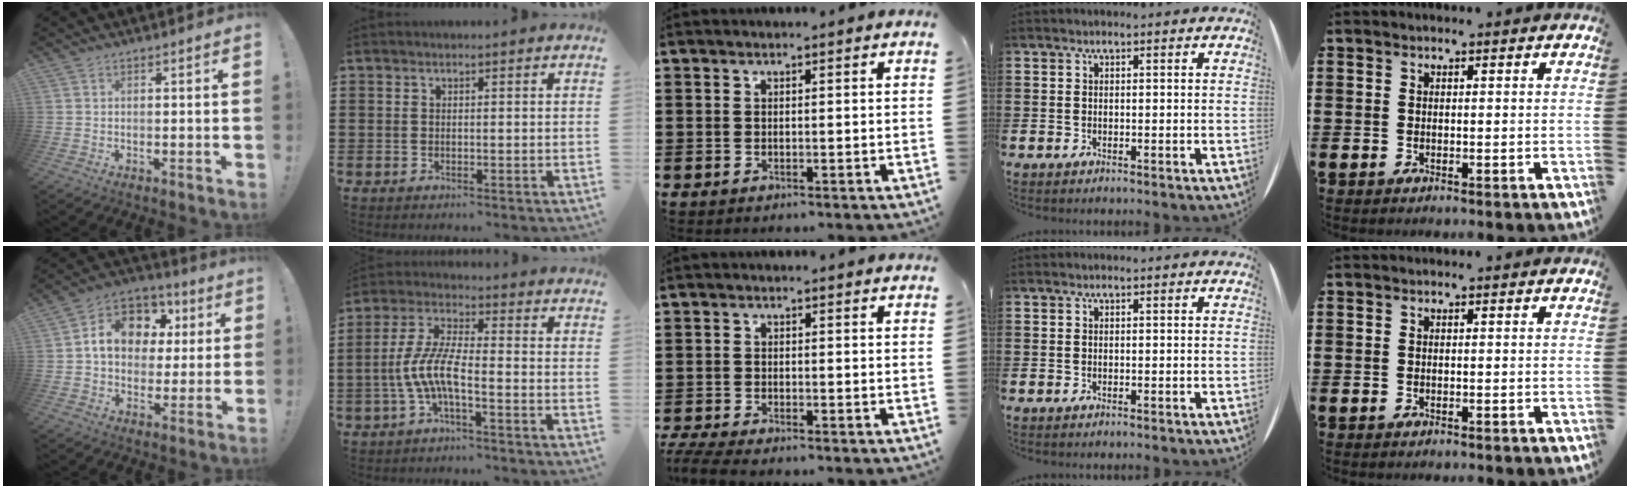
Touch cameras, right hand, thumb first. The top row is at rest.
{"thumb": {"total": 13.8, "force": [2.9, 11.1, 7.6], "torque": [-0.096, -0.007, 0.058]}, "index": {"total": 7.4, "force": [-2.7, 1.8, 6.6], "torque": [-0.163, -0.014, -0.059]}, "middle": {"total": 2.6, "force": [-2.4, 0.1, 1.0], "torque": [-0.032, -0.007, -0.052]}}